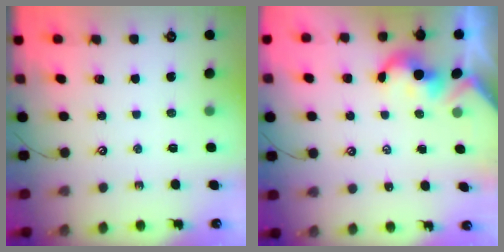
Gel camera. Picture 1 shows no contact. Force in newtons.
{"total": 2.0, "press": 2.0, "slide": 0.3}